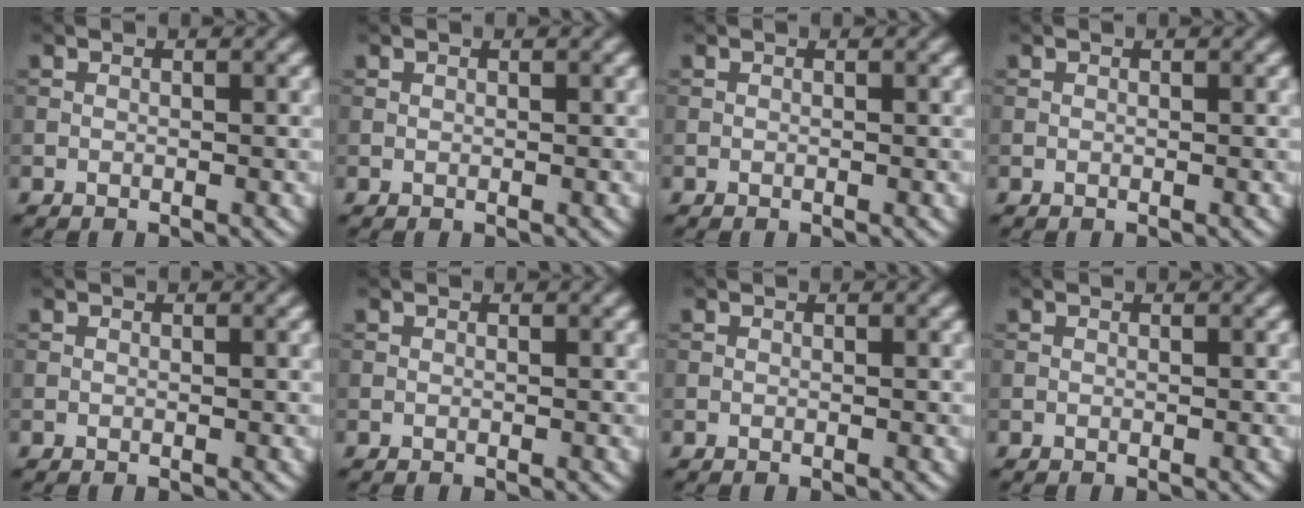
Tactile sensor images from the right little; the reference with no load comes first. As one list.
[{"total": 0.0}, {"total": 0.0}, {"total": 0.0}, {"total": 0.0}, {"total": 0.0}, {"total": 0.0}, {"total": 0.0}]